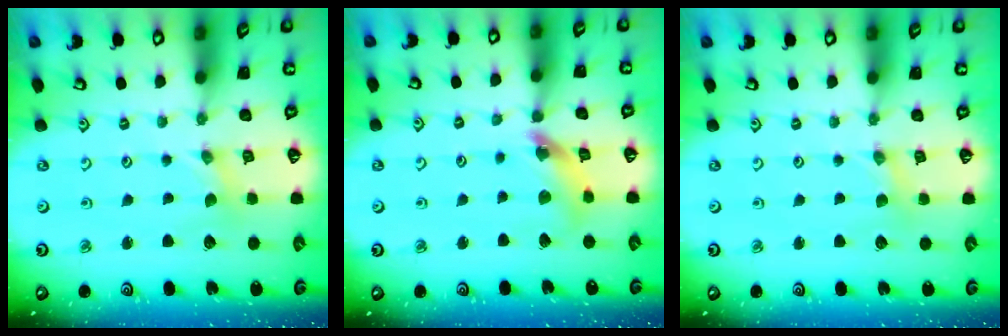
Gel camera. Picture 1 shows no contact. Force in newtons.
{"total": 11.1, "press": 11.0, "slide": 1.4}
{"total": 1.5, "press": 1.5, "slide": 0.3}